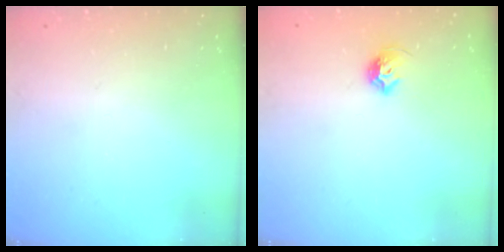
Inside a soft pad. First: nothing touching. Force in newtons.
{"total": 7.0, "press": 6.9, "slide": 0.8}